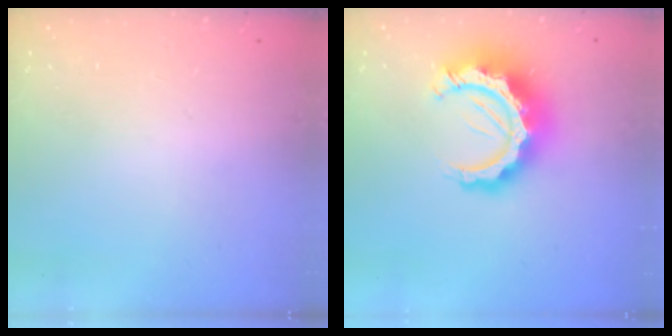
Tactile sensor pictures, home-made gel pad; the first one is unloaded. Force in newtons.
{"total": 15.4, "press": 15.4, "slide": 1.4}